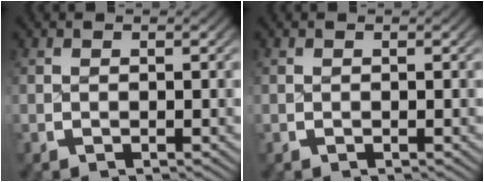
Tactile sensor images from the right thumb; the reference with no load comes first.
{"total": 0.0}